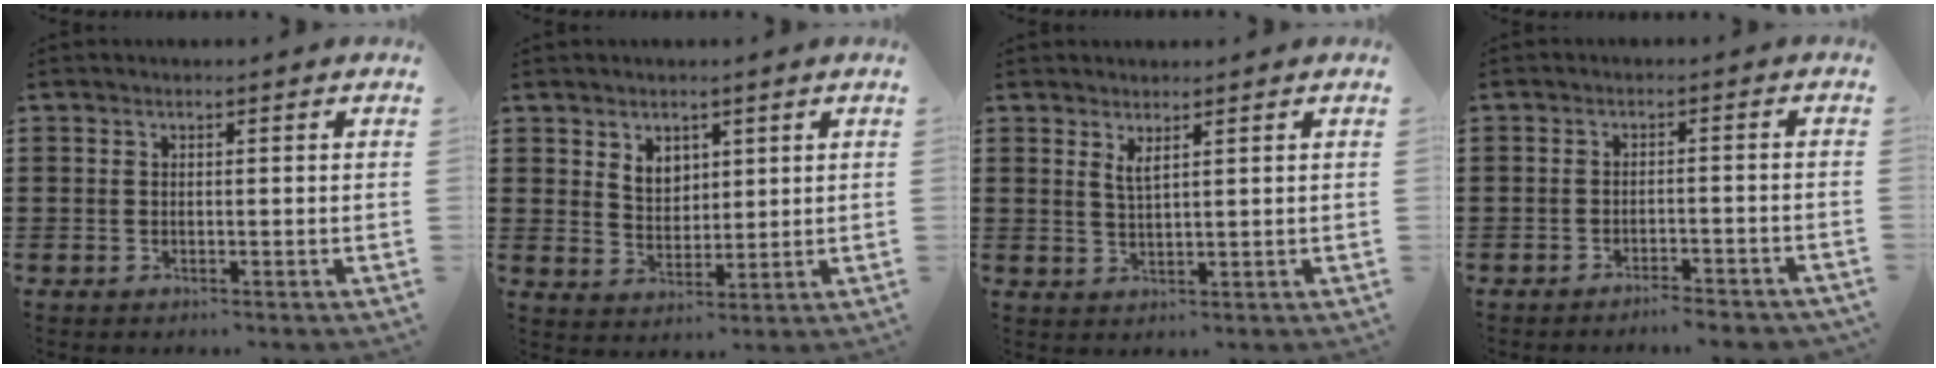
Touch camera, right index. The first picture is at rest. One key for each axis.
{"total": 4.0, "fx": 2.4, "fy": 2.9, "fz": 1.3, "tx": -0.038, "ty": 0.010, "tz": 0.046}
{"total": 2.0, "fx": 1.4, "fy": 0.4, "fz": 1.4, "tx": -0.031, "ty": 0.001, "tz": 0.025}
{"total": 2.5, "fx": -2.4, "fy": -0.1, "fz": 0.5, "tx": -0.013, "ty": -0.001, "tz": -0.051}